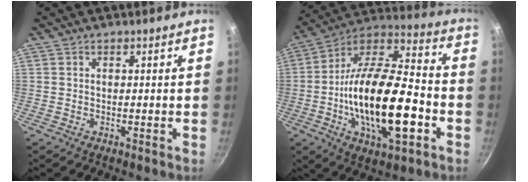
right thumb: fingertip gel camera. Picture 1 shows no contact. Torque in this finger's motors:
{"motor_torque": [0.26, 1.70, 2.18, -0.59, 0.26]}